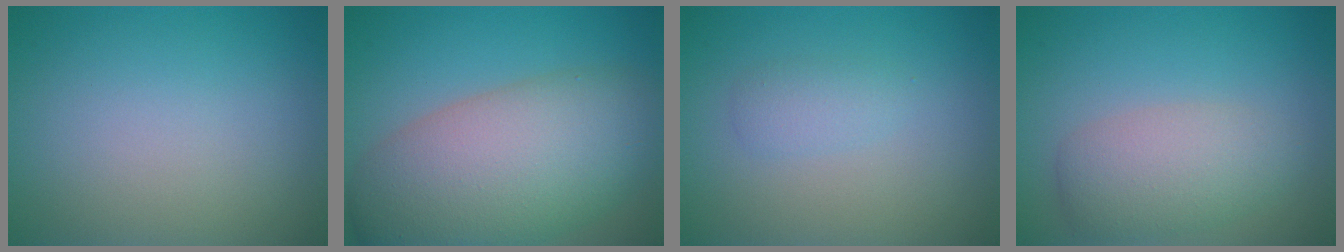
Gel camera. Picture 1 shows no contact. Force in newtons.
{"total": 10.9, "press": 10.9, "slide": 0.5}
{"total": 1.4, "press": 1.4, "slide": 0.0}
{"total": 4.0, "press": 4.0, "slide": 0.1}